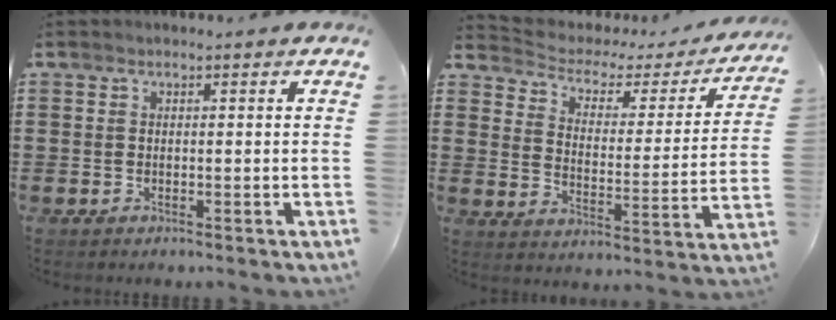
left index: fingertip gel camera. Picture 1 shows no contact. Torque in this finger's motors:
{"motor_torque": [-1.08, -1.06, -0.97, -0.21]}